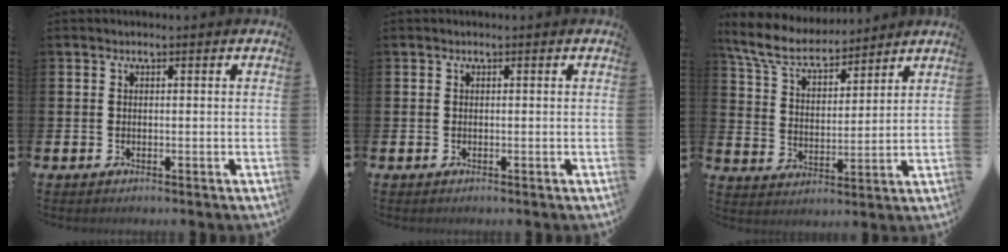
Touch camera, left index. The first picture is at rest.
{"total": 0.0}
{"total": 7.6, "force": [6.8, 2.1, 2.5], "torque": [-0.080, -0.037, 0.121]}